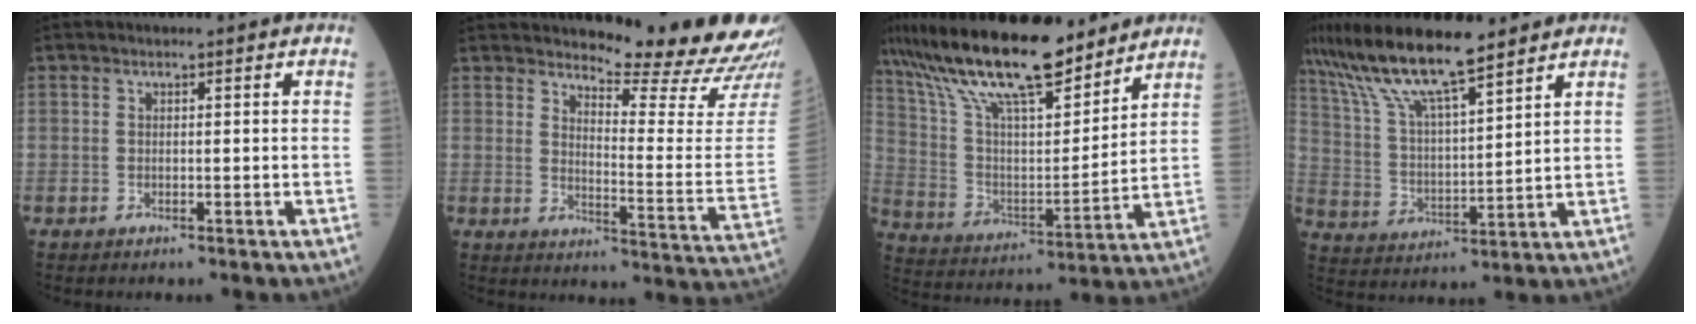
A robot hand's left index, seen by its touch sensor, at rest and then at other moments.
{"total": 16.7, "force": [16.0, -0.9, 4.7], "torque": [-0.072, -0.124, 0.188]}
{"total": 21.4, "force": [16.9, 4.9, 12.2], "torque": [-0.226, 0.020, 0.304]}
{"total": 14.3, "force": [11.4, 1.9, 8.5], "torque": [-0.171, 0.015, 0.214]}